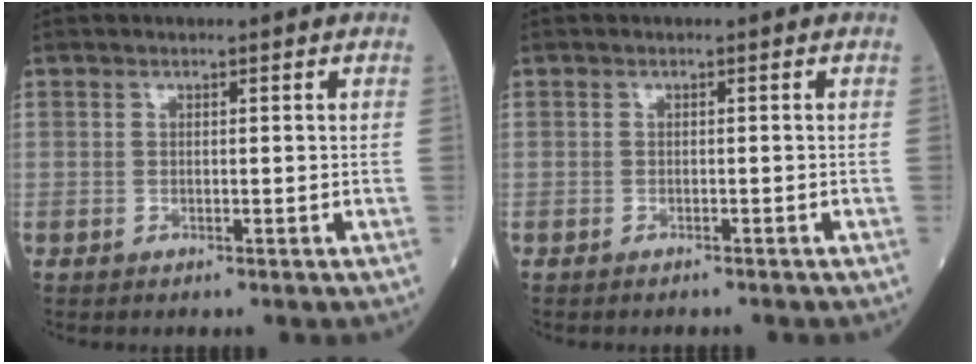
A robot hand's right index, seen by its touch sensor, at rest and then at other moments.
{"total": 1.4, "force": [-1.3, 0.2, 0.3], "torque": [-0.009, -0.003, -0.017]}